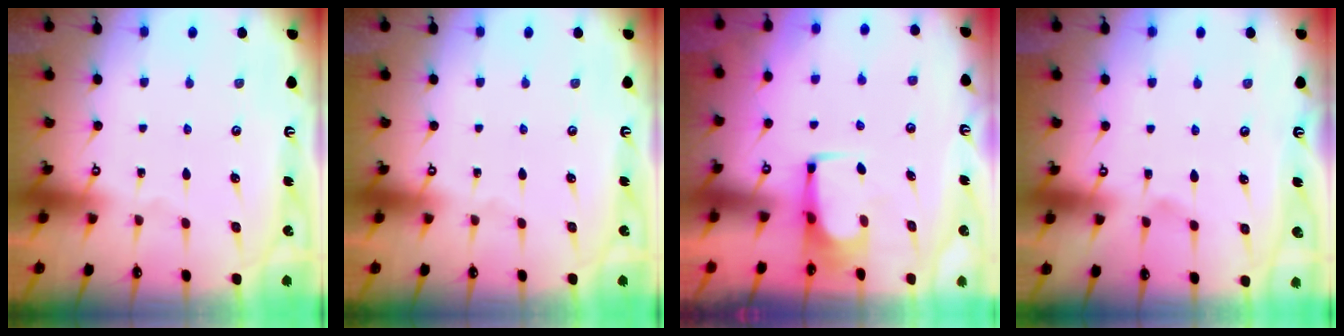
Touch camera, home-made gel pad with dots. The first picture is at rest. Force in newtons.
{"total": 0.0}
{"total": 1.6, "press": 1.5, "slide": 0.3}
{"total": 3.3, "press": 3.3, "slide": 0.4}